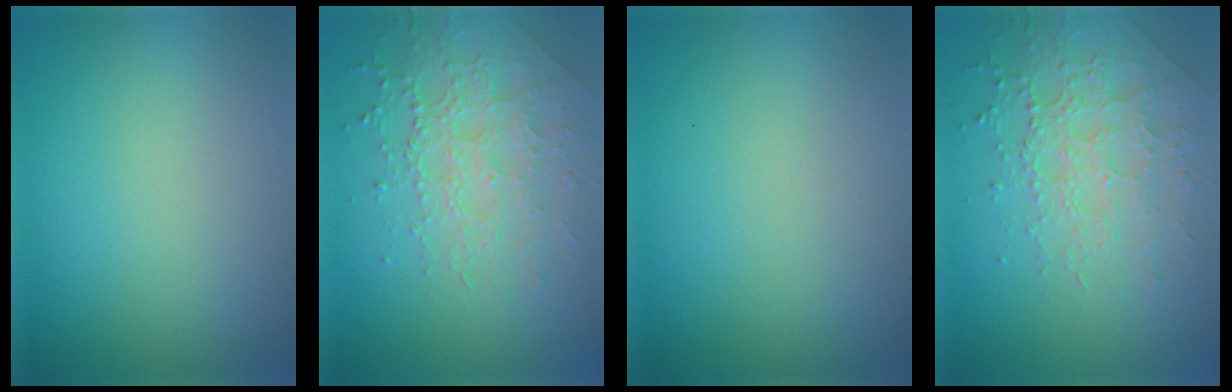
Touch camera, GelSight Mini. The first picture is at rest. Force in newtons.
{"total": 3.8, "press": 3.6, "slide": 1.1}
{"total": 0.0}
{"total": 3.8, "press": 3.6, "slide": 1.1}